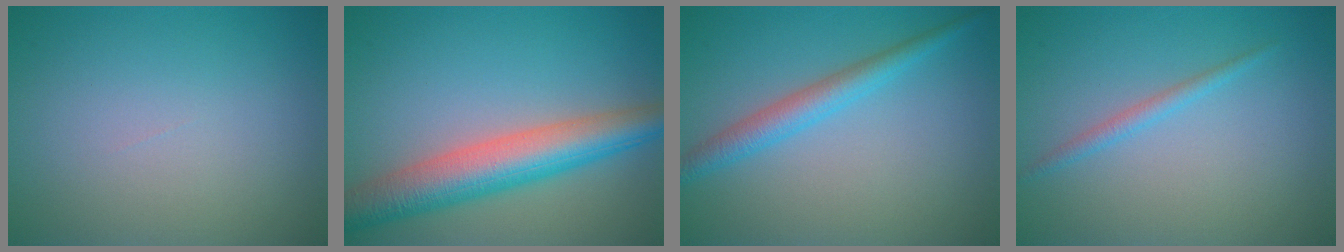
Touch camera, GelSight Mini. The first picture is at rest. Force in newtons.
{"total": 7.3, "press": 7.3, "slide": 0.3}
{"total": 2.9, "press": 2.9, "slide": 0.2}
{"total": 1.3, "press": 1.3, "slide": 0.1}